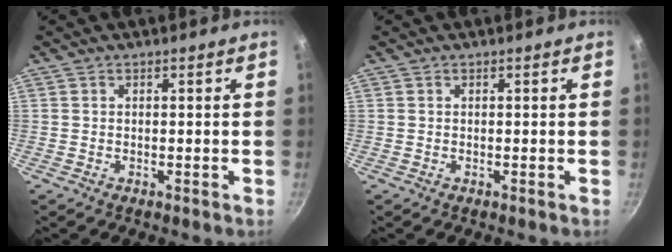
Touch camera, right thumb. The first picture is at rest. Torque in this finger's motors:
{"motor_torque": [0.00, 0.00, 0.00, 0.00, 0.00]}